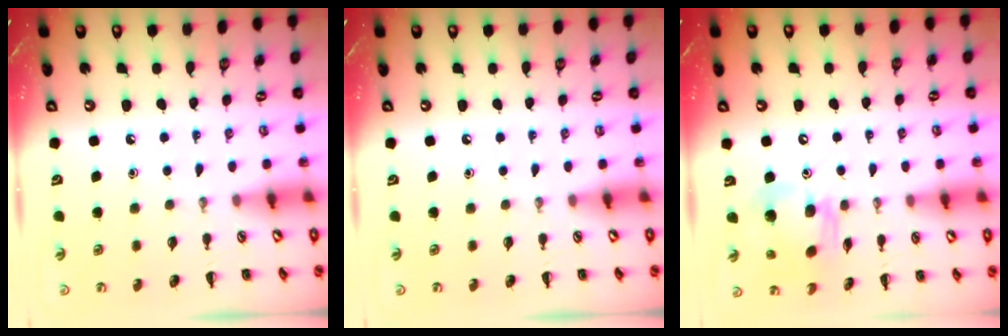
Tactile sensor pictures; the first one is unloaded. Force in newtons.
{"total": 0.0}
{"total": 13.4, "press": 12.8, "slide": 3.9}